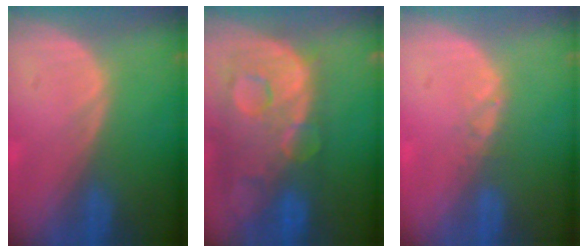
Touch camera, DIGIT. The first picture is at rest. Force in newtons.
{"total": 13.8, "press": 11.3, "slide": 8.0}
{"total": 1.3, "press": 1.0, "slide": 0.8}